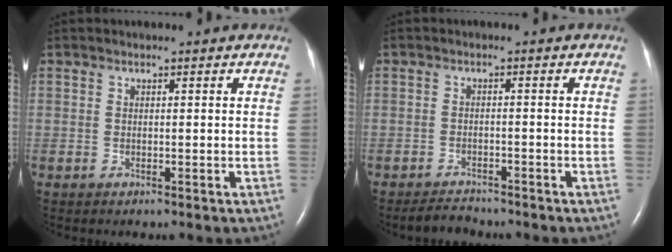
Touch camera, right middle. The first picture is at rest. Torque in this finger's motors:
{"motor_torque": [0.14, -0.20, 0.00, 0.00]}